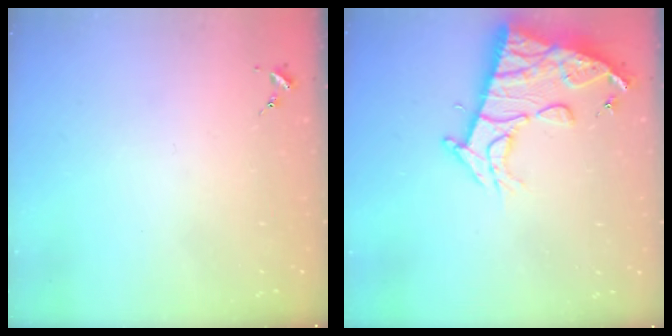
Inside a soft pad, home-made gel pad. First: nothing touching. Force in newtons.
{"total": 15.1, "press": 15.0, "slide": 1.5}